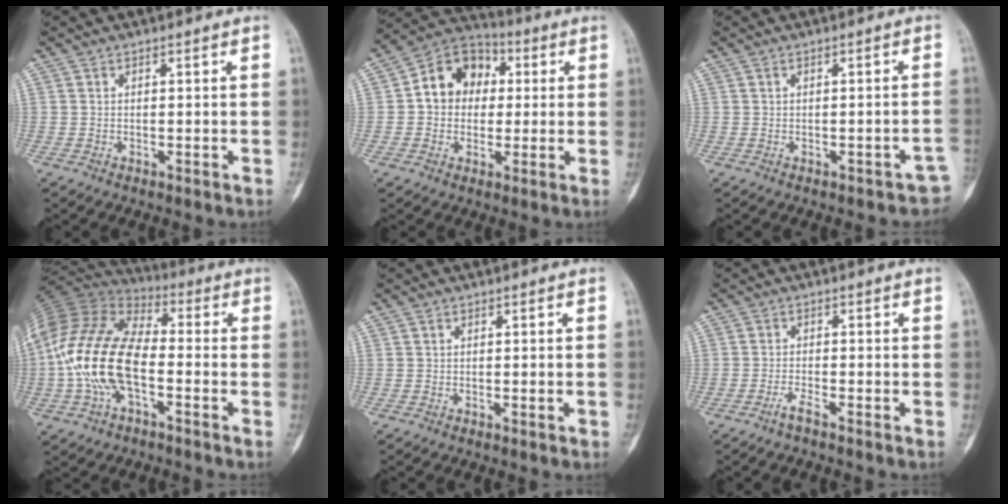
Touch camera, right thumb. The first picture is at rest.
{"total": 11.8, "force": [1.5, 9.8, 6.5], "torque": [-0.067, 0.023, 0.012]}
{"total": 2.5, "force": [-1.2, 1.3, 1.8], "torque": [-0.007, 0.021, -0.011]}
{"total": 19.2, "force": [-3.4, 10.2, 15.9], "torque": [-0.329, 0.033, -0.068]}
{"total": 1.0, "force": [-0.2, 0.3, 0.9], "torque": [-0.010, 0.001, 0.000]}
{"total": 1.8, "force": [-1.4, 0.0, 1.2], "torque": [-0.031, 0.002, -0.031]}